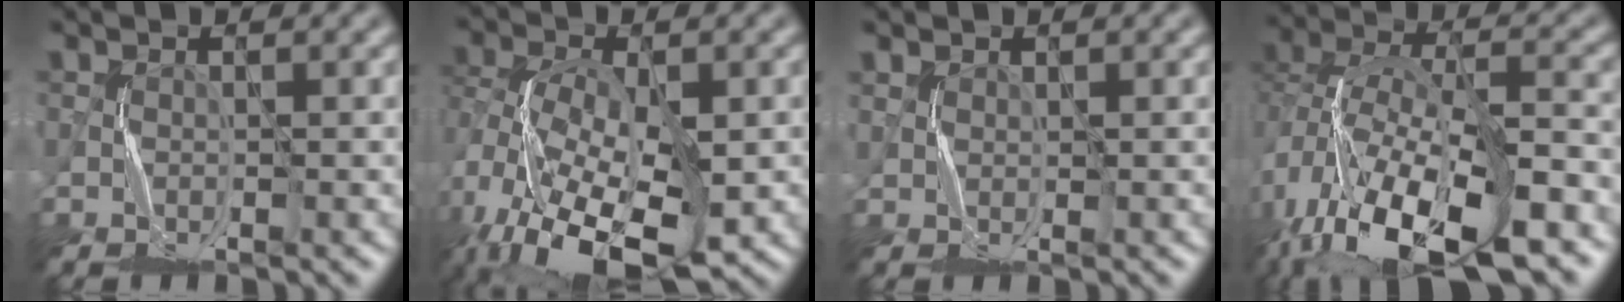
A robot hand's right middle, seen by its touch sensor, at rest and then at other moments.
{"total": 13.9, "force": [-6.4, 7.5, 9.8], "torque": [-0.173, -0.017, -0.085]}
{"total": 1.2, "force": [1.0, 0.7, 0.0], "torque": [-0.003, -0.001, 0.021]}
{"total": 15.3, "force": [-9.1, 6.5, 10.4], "torque": [-0.218, -0.011, -0.147]}